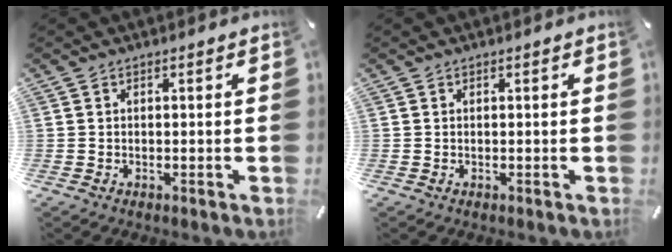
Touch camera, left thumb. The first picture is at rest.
{"total": 0.0}